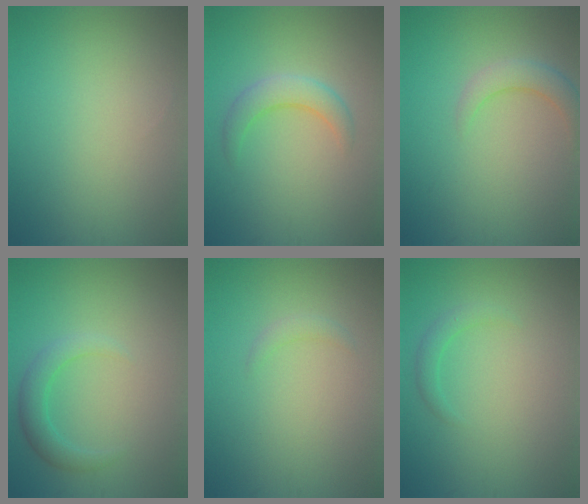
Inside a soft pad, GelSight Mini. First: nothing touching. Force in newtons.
{"total": 2.7, "press": 2.7, "slide": 0.2}
{"total": 2.5, "press": 2.5, "slide": 0.2}
{"total": 2.5, "press": 2.5, "slide": 0.1}
{"total": 0.8, "press": 0.8, "slide": 0.1}
{"total": 1.3, "press": 1.3, "slide": 0.1}